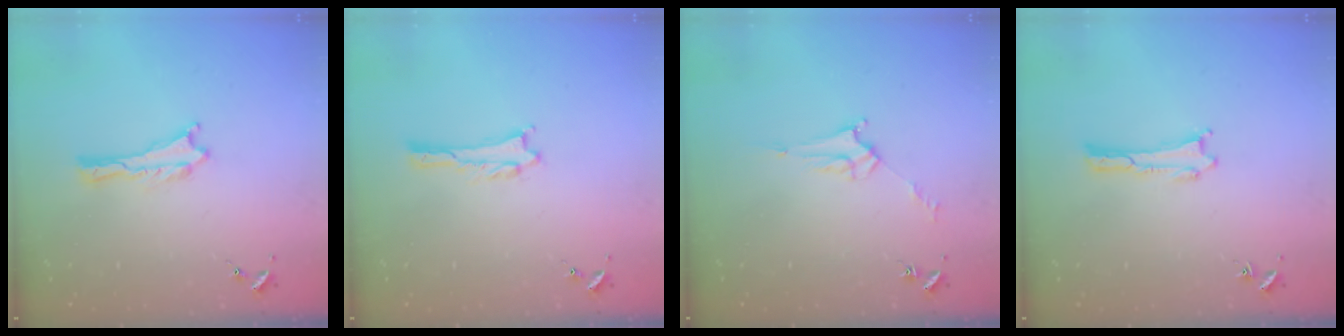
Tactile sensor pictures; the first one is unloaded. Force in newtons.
{"total": 1.0, "press": 1.0, "slide": 0.1}
{"total": 3.8, "press": 3.8, "slide": 0.3}
{"total": 0.0}